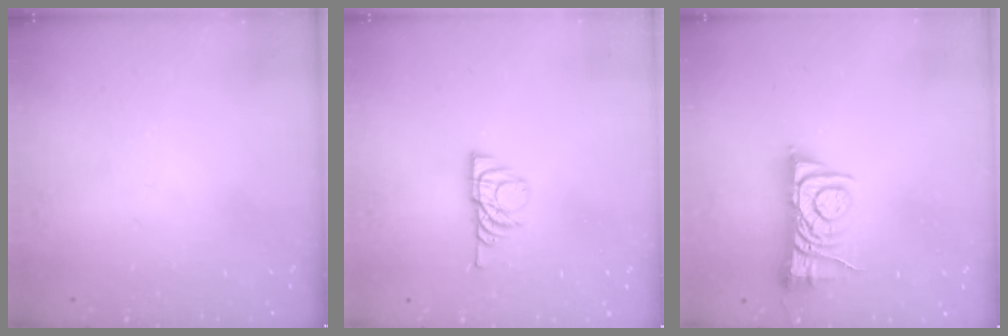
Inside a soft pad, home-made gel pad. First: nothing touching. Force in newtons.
{"total": 6.1, "press": 6.1, "slide": 0.8}
{"total": 7.0, "press": 7.0, "slide": 0.9}